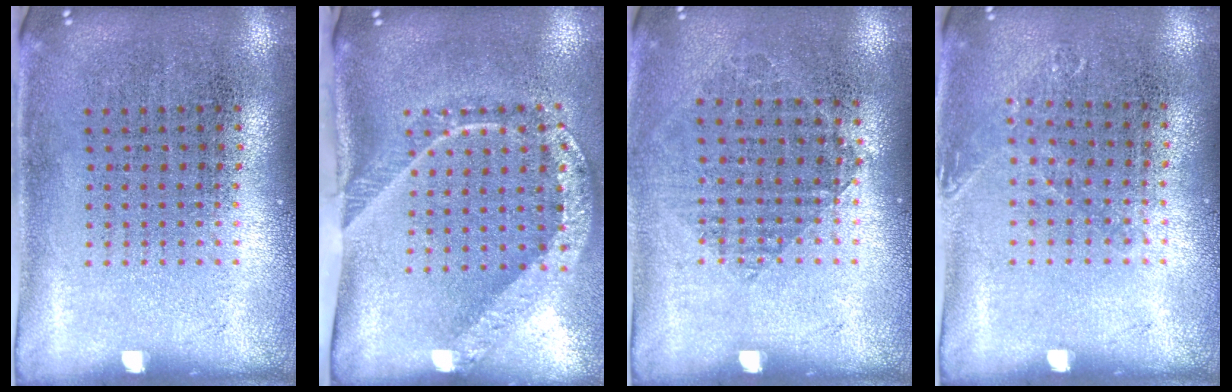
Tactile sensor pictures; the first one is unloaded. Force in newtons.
{"total": 2.4, "press": 1.7, "slide": 1.7}
{"total": 0.8, "press": 0.7, "slide": 0.3}
{"total": 0.8, "press": 0.8, "slide": 0.1}